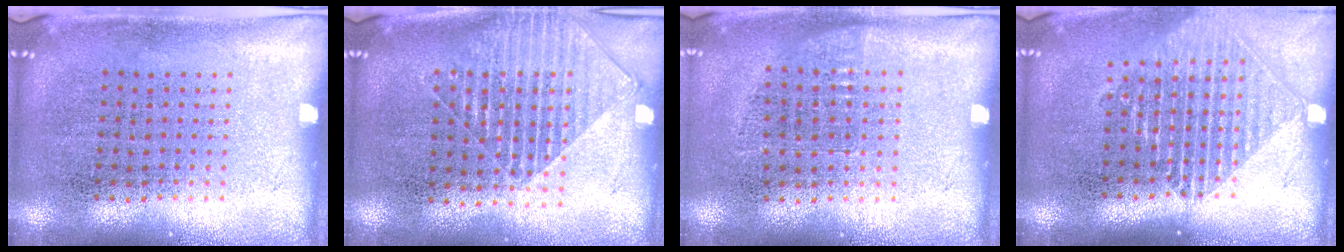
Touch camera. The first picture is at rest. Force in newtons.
{"total": 1.5, "press": 1.3, "slide": 0.8}
{"total": 0.6, "press": 0.6, "slide": 0.3}
{"total": 1.6, "press": 1.4, "slide": 0.7}